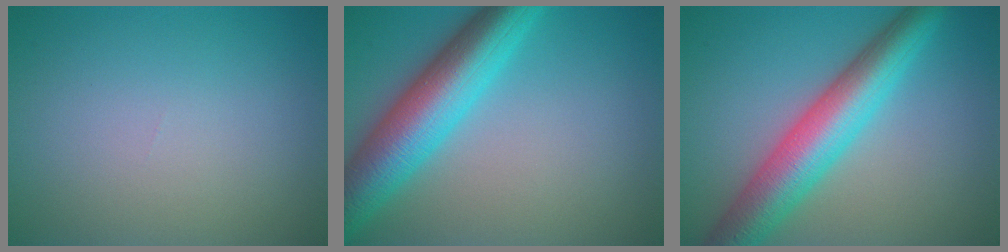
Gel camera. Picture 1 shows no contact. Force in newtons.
{"total": 8.7, "press": 8.7, "slide": 0.1}
{"total": 7.8, "press": 7.8, "slide": 0.2}